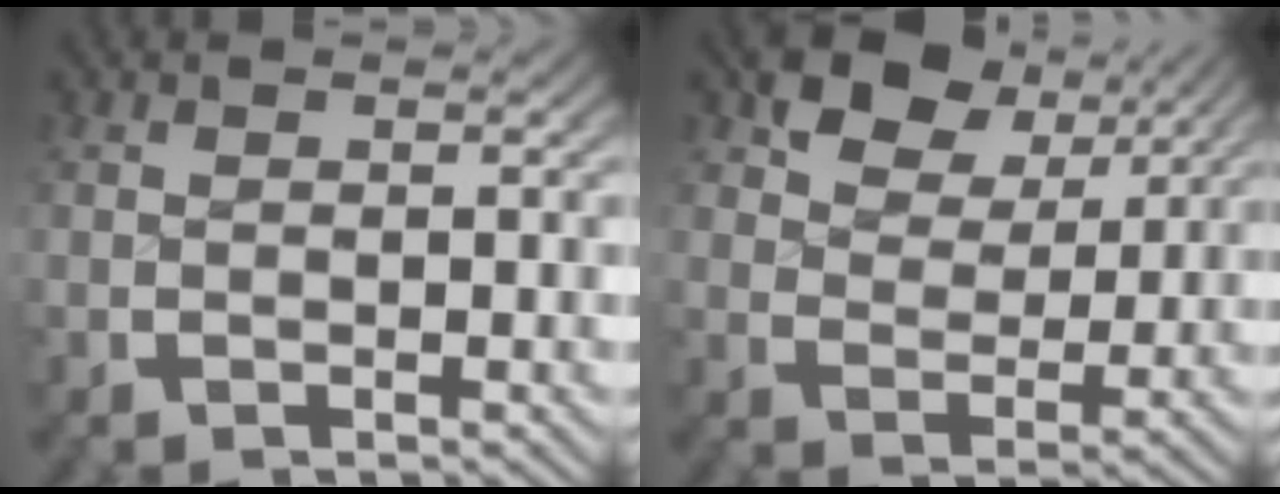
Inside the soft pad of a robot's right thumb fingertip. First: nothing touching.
{"total": 7.1, "force": [4.3, 3.9, 4.0], "torque": [-0.070, -0.004, 0.074]}